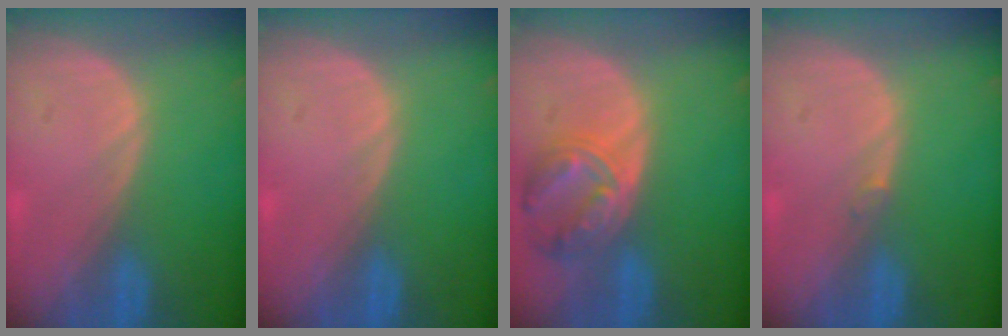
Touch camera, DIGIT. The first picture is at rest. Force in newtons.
{"total": 0.0}
{"total": 8.1, "press": 7.0, "slide": 4.0}
{"total": 0.6, "press": 0.5, "slide": 0.3}